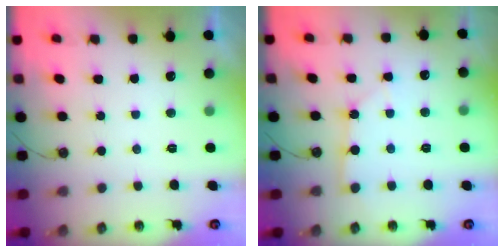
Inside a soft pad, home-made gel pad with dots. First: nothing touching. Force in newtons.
{"total": 2.6, "press": 2.6, "slide": 0.2}